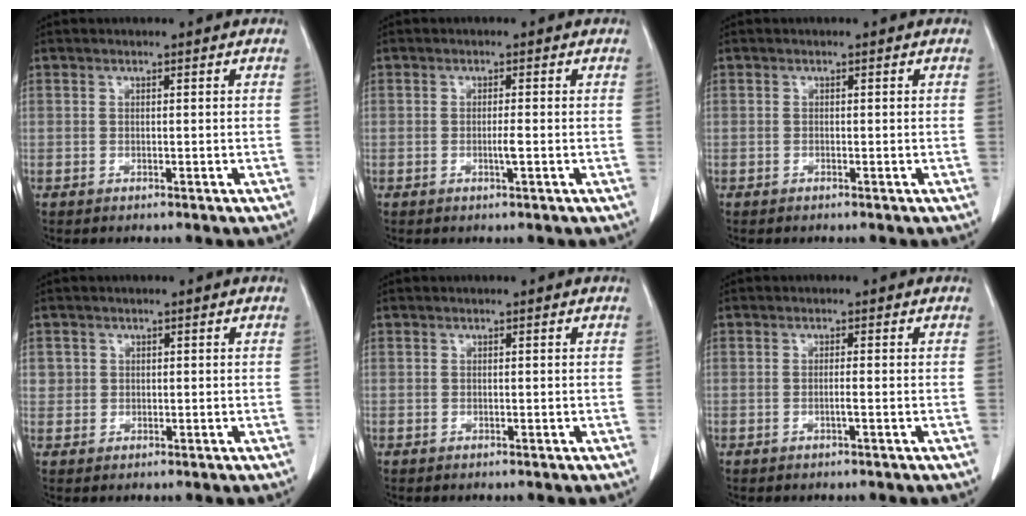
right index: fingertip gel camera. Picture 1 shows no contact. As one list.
[{"total": 1.4, "force": [-0.3, -0.1, 1.3], "torque": [-0.024, -0.001, -0.004]}, {"total": 0.0}, {"total": 1.8, "force": [0.5, 1.7, 0.2], "torque": [0.016, 0.004, 0.008]}, {"total": 0.0}, {"total": 1.0, "force": [-0.3, -0.2, 0.9], "torque": [-0.014, 0.001, -0.004]}]